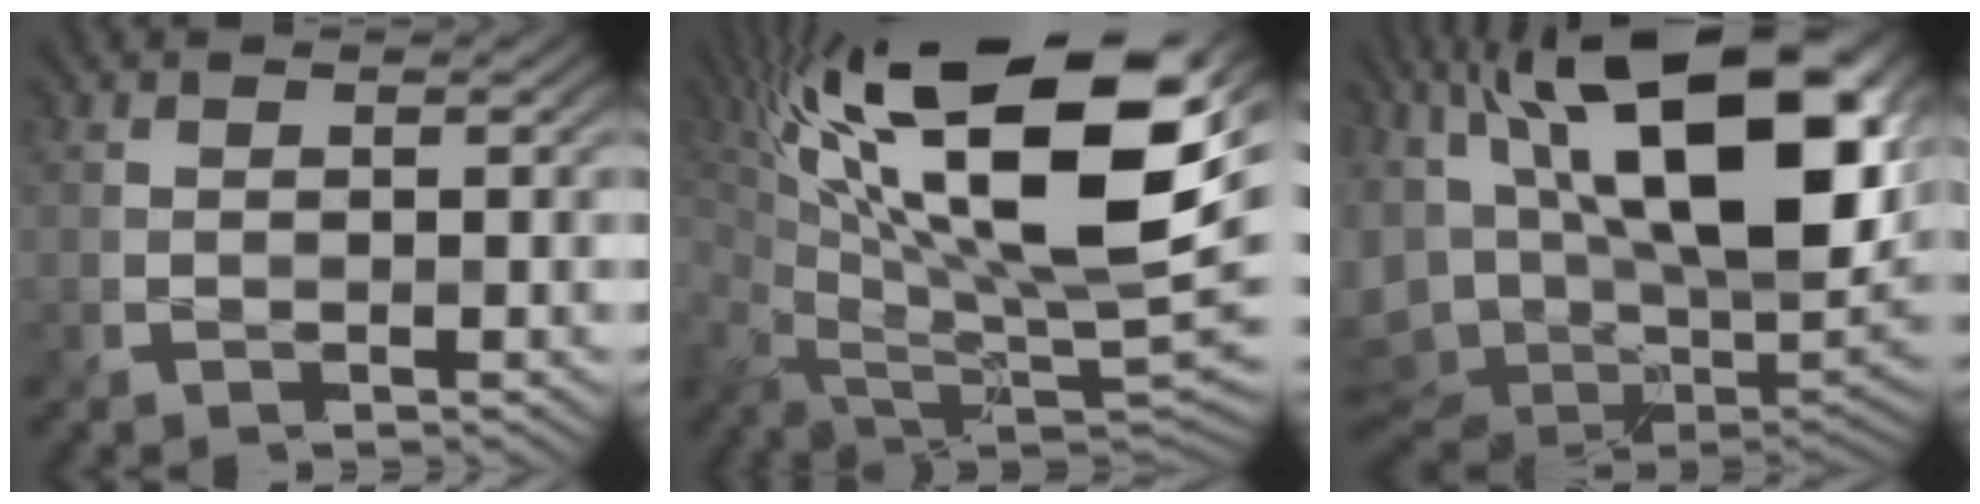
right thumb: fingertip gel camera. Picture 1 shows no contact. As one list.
[{"total": 20.4, "force": [6.2, 8.1, 17.7], "torque": [-0.312, 0.029, 0.102]}, {"total": 20.5, "force": [7.1, 8.3, 17.4], "torque": [-0.310, 0.036, 0.113]}]